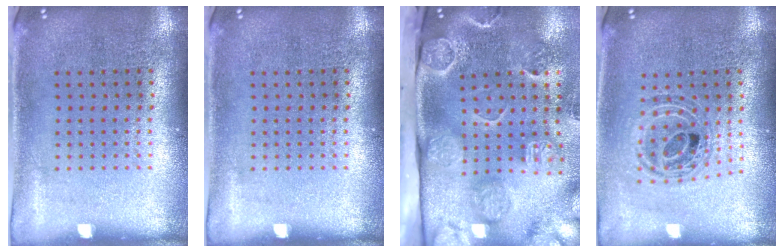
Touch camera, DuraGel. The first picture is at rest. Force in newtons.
{"total": 0.0}
{"total": 4.8, "press": 3.4, "slide": 3.4}
{"total": 0.7, "press": 0.7, "slide": 0.2}